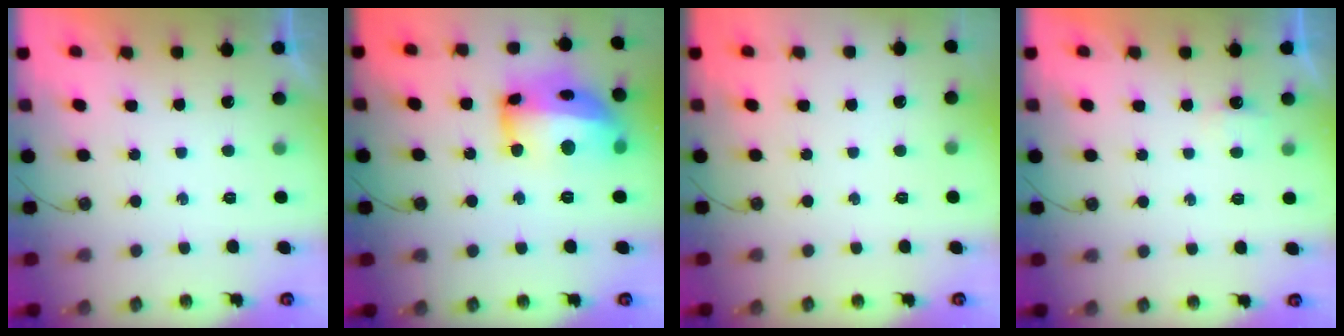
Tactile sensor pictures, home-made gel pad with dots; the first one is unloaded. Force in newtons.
{"total": 19.2, "press": 19.1, "slide": 1.7}
{"total": 0.0}
{"total": 2.5, "press": 2.4, "slide": 0.5}